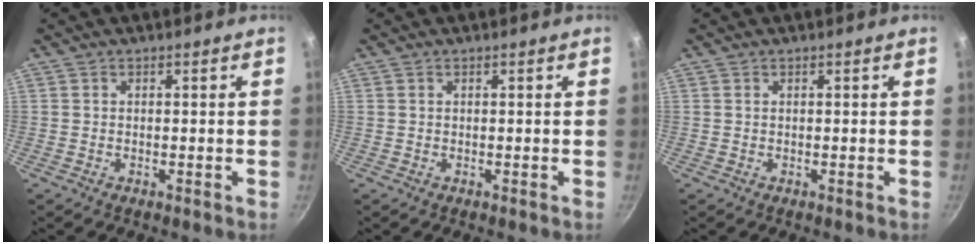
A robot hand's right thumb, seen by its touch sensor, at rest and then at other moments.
{"total": 0.0}
{"total": 0.0}